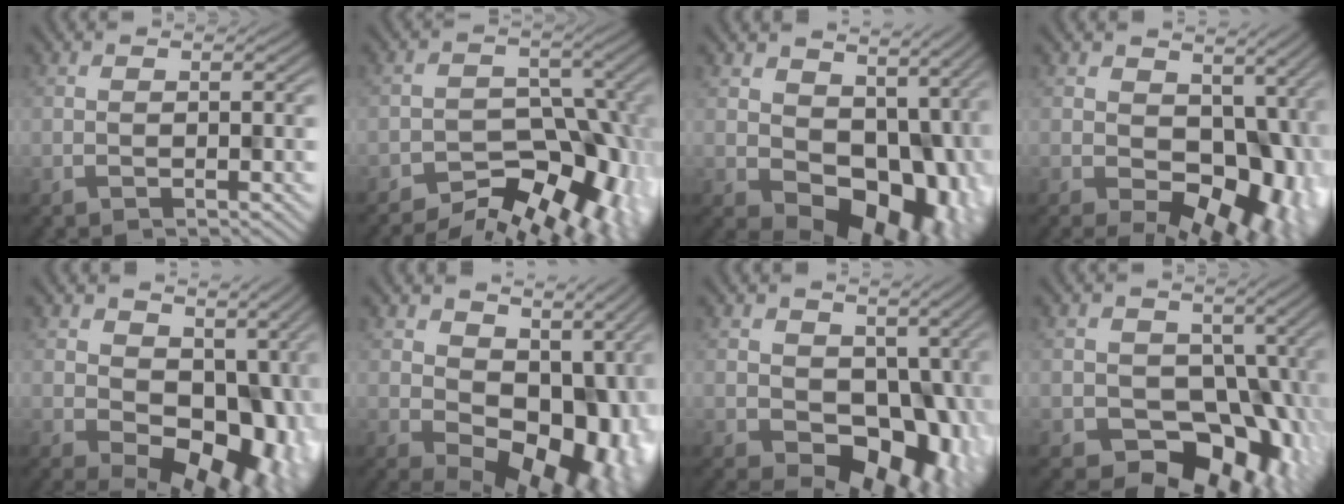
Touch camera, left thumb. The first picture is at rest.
{"total": 11.8, "force": [-7.5, 6.4, 6.5], "torque": [-0.072, 0.002, -0.096]}
{"total": 12.3, "force": [1.3, 9.0, 8.3], "torque": [-0.125, -0.042, 0.032]}
{"total": 12.4, "force": [-1.3, 8.2, 9.2], "torque": [-0.121, -0.029, -0.004]}
{"total": 13.0, "force": [0.4, 9.0, 9.4], "torque": [-0.127, -0.039, 0.025]}
{"total": 13.6, "force": [1.4, 9.5, 9.6], "torque": [-0.123, -0.043, 0.045]}
{"total": 10.5, "force": [-0.6, 7.8, 7.0], "torque": [-0.093, -0.034, 0.001]}
{"total": 11.5, "force": [-3.2, 9.3, 5.9], "torque": [-0.057, -0.010, -0.064]}